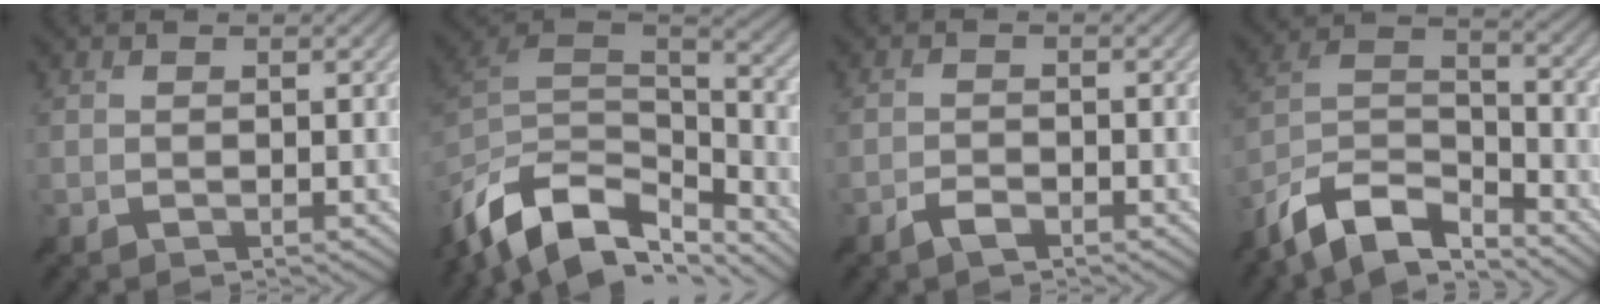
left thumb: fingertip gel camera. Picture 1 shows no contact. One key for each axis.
{"total": 14.8, "fx": -9.9, "fy": 7.1, "fz": 8.4, "tx": -0.233, "ty": -0.017, "tz": -0.166}
{"total": 1.8, "fx": -1.4, "fy": 0.5, "fz": 0.9, "tx": -0.018, "ty": 0.001, "tz": -0.030}
{"total": 11.1, "fx": -9.2, "fy": 3.2, "fz": 5.5, "tx": -0.107, "ty": 0.005, "tz": -0.191}